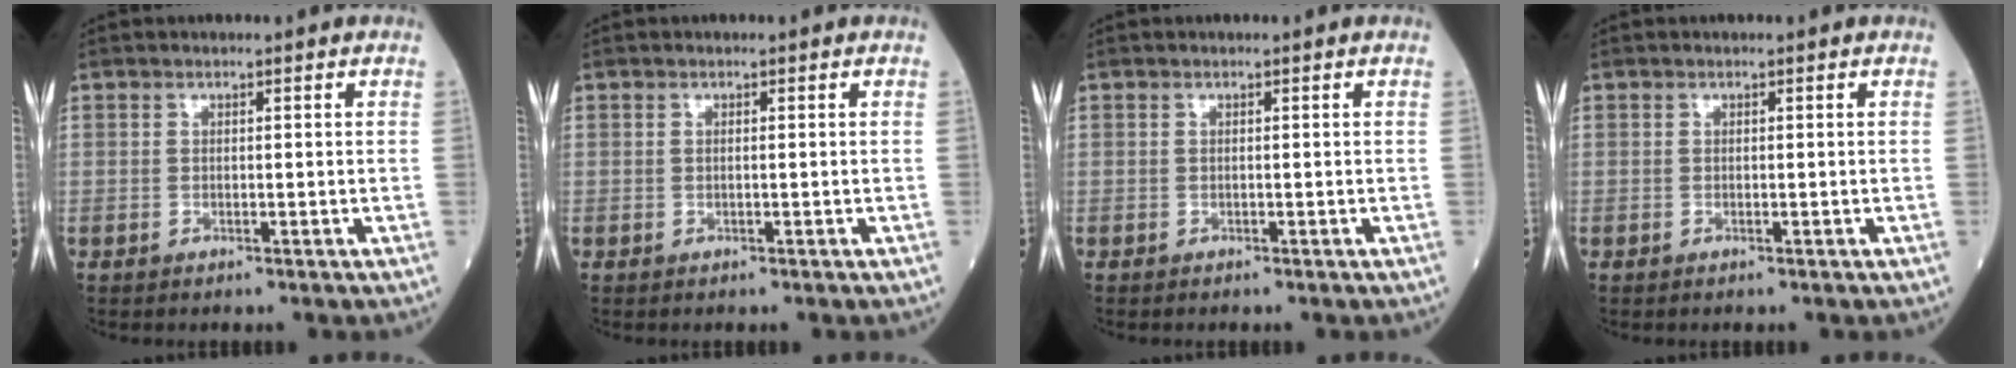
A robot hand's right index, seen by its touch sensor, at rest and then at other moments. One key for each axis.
{"total": 0.0}
{"total": 0.0}
{"total": 0.0}